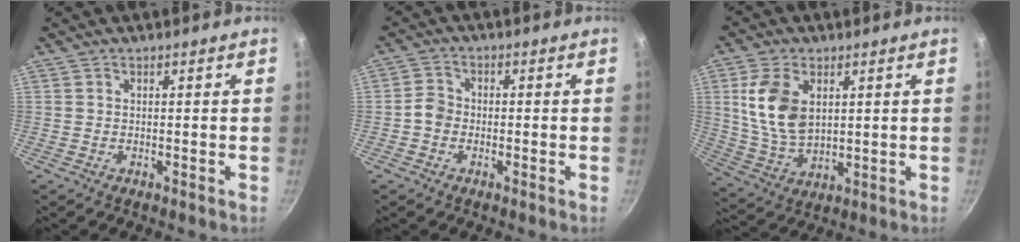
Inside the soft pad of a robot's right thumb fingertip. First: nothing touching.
{"total": 3.2, "force": [-1.0, 2.7, 1.4], "torque": [-0.015, 0.018, -0.026]}
{"total": 12.0, "force": [3.1, 7.5, 8.9], "torque": [-0.162, -0.023, 0.068]}